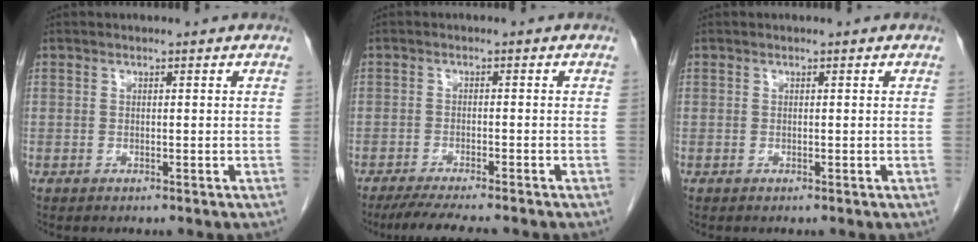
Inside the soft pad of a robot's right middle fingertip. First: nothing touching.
{"total": 7.9, "force": [-6.7, 0.5, 4.1], "torque": [-0.060, -0.019, -0.105]}
{"total": 0.0}